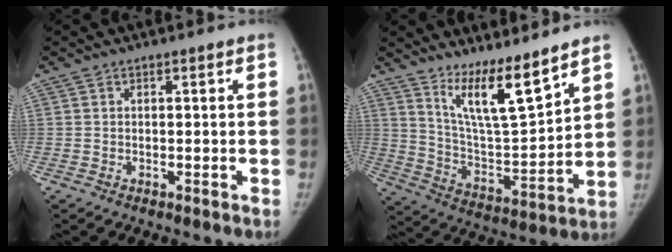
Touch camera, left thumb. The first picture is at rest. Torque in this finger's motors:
{"motor_torque": [0.38, 0.17, 1.08, -1.36, 0.10]}